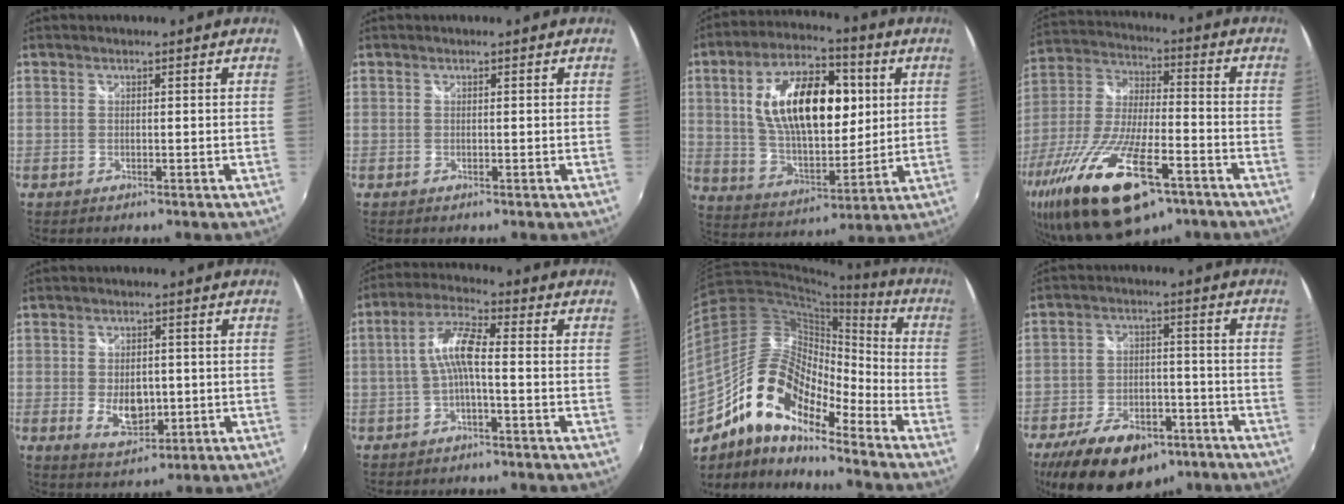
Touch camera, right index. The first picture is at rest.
{"total": 0.0}
{"total": 20.5, "force": [4.5, 10.7, 17.0], "torque": [-0.296, 0.019, 0.086]}
{"total": 25.8, "force": [-14.8, 9.2, 19.0], "torque": [-0.387, -0.060, -0.255]}
{"total": 6.7, "force": [-0.8, 4.3, 5.1], "torque": [-0.091, -0.010, -0.006]}
{"total": 6.5, "force": [-1.2, 1.1, 6.3], "torque": [-0.138, 0.015, -0.024]}
{"total": 16.4, "force": [-10.7, 5.8, 10.9], "torque": [-0.189, 0.004, -0.220]}
{"total": 18.0, "force": [-11.7, 9.8, 9.6], "torque": [-0.203, -0.003, -0.169]}